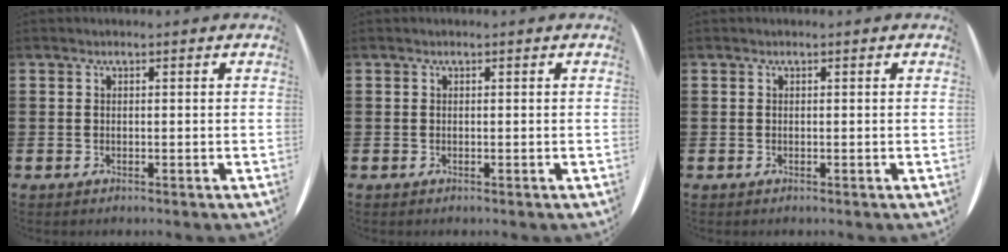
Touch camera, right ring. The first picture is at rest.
{"total": 0.0}
{"total": 0.0}